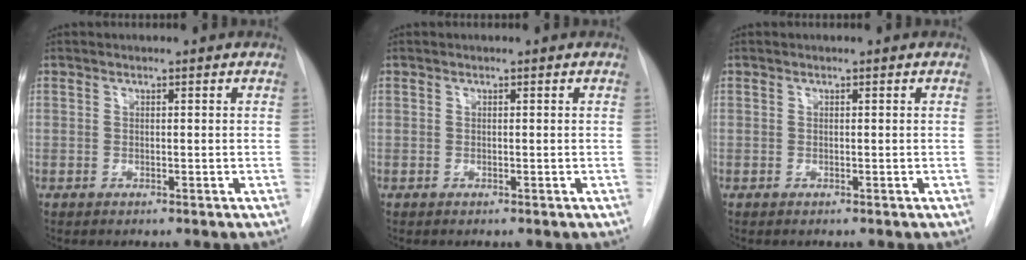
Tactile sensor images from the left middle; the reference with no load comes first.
{"total": 0.0}
{"total": 0.0}